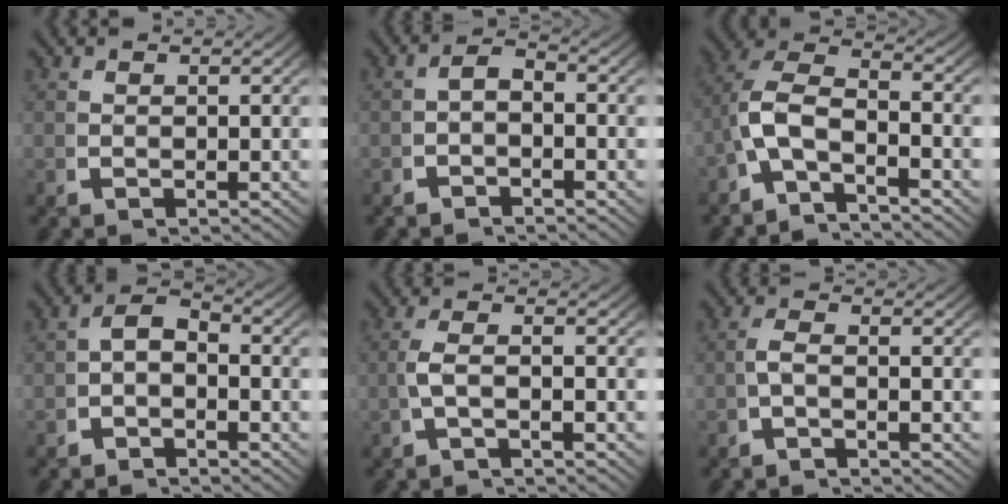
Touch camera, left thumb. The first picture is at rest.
{"total": 2.1, "force": [-1.1, 1.3, 1.3], "torque": [-0.022, -0.005, -0.017]}
{"total": 8.5, "force": [-1.2, 6.0, 5.8], "torque": [-0.139, -0.026, -0.026]}
{"total": 3.6, "force": [-1.2, 2.5, 2.3], "torque": [-0.034, -0.007, -0.020]}
{"total": 2.3, "force": [-0.8, 0.6, 2.0], "torque": [-0.052, -0.001, -0.013]}
{"total": 1.8, "force": [-0.9, 0.6, 1.4], "torque": [-0.029, -0.001, -0.018]}